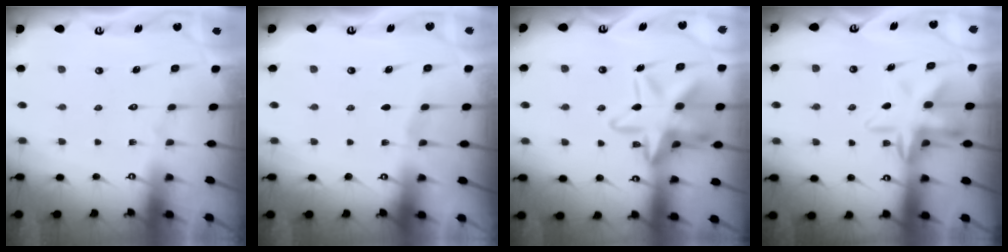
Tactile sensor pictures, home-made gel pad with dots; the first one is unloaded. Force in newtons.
{"total": 1.4, "press": 1.3, "slide": 0.4}
{"total": 19.1, "press": 19.0, "slide": 1.8}
{"total": 9.9, "press": 9.7, "slide": 1.6}